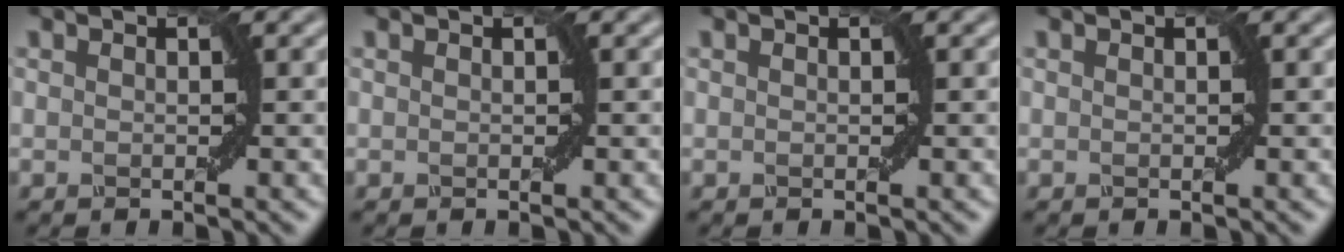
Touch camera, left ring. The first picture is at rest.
{"total": 0.0}
{"total": 0.0}
{"total": 0.0}